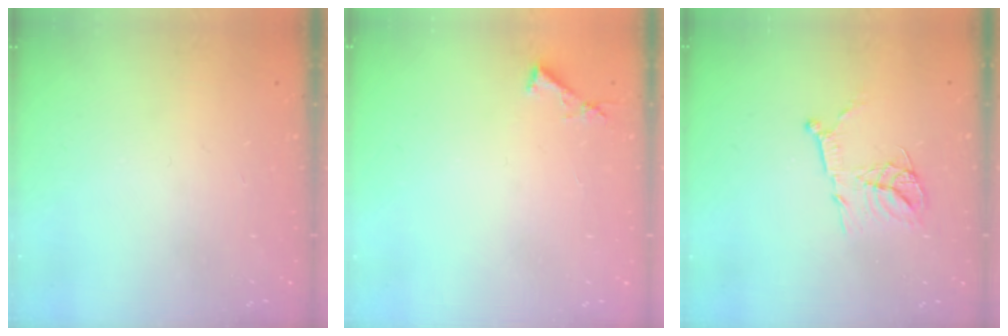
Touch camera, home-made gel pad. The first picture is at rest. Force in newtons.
{"total": 3.8, "press": 3.8, "slide": 0.3}
{"total": 13.9, "press": 13.9, "slide": 1.2}